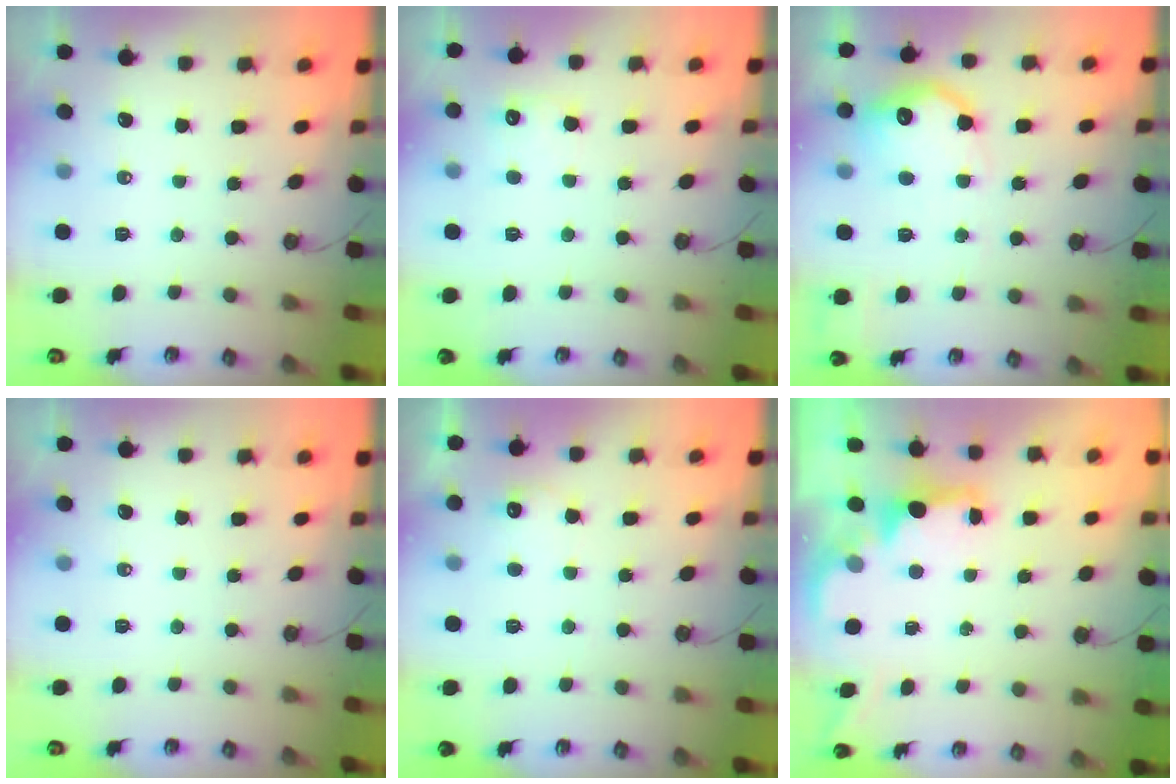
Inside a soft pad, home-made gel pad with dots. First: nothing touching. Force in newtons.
{"total": 6.4, "press": 6.3, "slide": 1.2}
{"total": 17.5, "press": 17.4, "slide": 1.2}
{"total": 0.0}
{"total": 7.2, "press": 7.1, "slide": 0.6}
{"total": 2.0, "press": 1.9, "slide": 0.8}